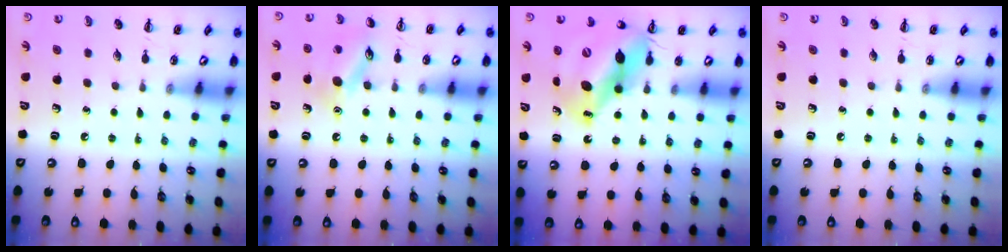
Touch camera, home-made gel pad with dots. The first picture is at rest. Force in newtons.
{"total": 12.5, "press": 12.5, "slide": 1.1}
{"total": 13.2, "press": 12.6, "slide": 3.8}
{"total": 0.0}